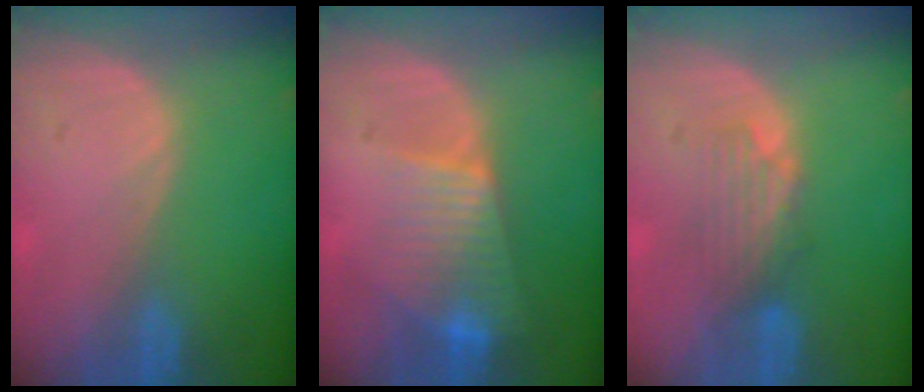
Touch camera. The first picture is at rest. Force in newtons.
{"total": 7.8, "press": 6.7, "slide": 4.1}
{"total": 4.0, "press": 3.6, "slide": 1.8}